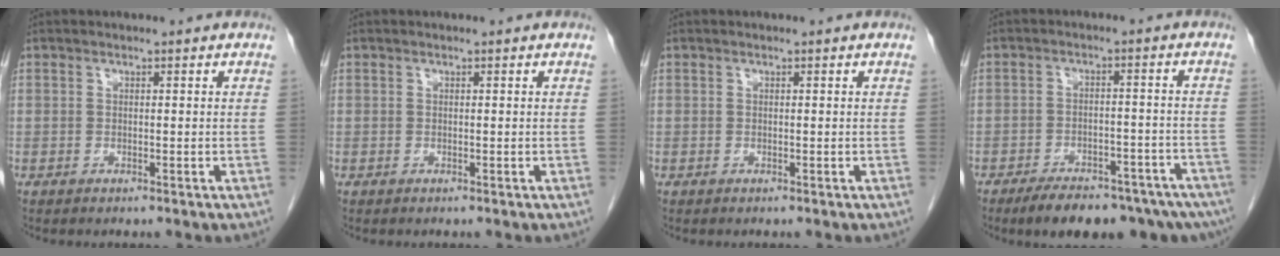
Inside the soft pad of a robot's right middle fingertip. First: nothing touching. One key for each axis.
{"total": 0.0}
{"total": 0.0}
{"total": 16.6, "fx": -12.7, "fy": 6.2, "fz": 8.7, "tx": -0.093, "ty": 0.014, "tz": -0.162}